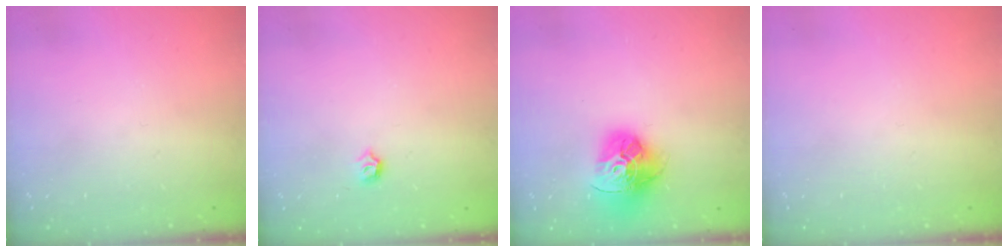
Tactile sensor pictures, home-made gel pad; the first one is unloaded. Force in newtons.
{"total": 3.7, "press": 3.6, "slide": 0.6}
{"total": 16.5, "press": 16.3, "slide": 2.0}
{"total": 0.0}